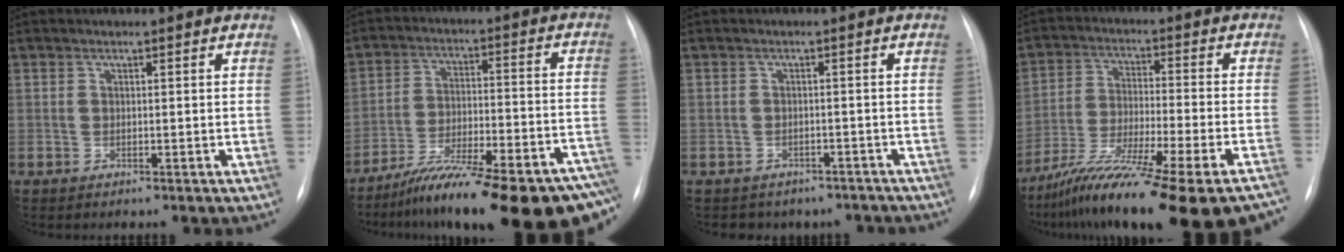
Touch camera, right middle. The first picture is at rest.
{"total": 25.9, "force": [-20.0, 3.4, 16.1], "torque": [-0.179, 0.000, -0.291]}
{"total": 7.0, "force": [-5.8, 3.8, 0.3], "torque": [0.001, 0.018, -0.057]}
{"total": 24.2, "force": [-19.2, 1.2, 14.7], "torque": [-0.190, -0.044, -0.299]}